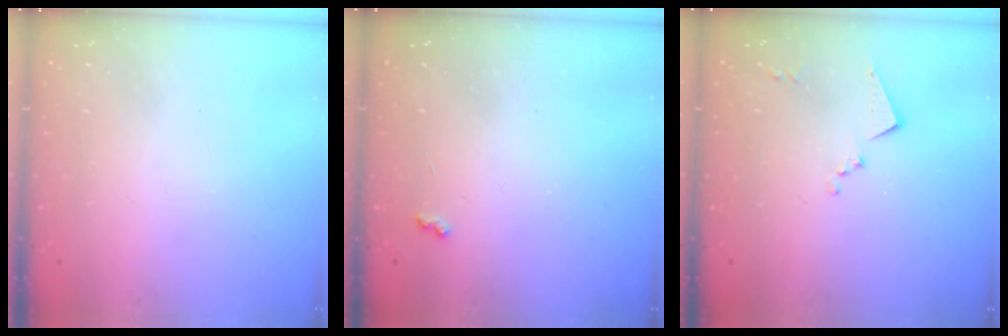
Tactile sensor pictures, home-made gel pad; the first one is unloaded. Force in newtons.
{"total": 3.5, "press": 3.4, "slide": 0.5}
{"total": 8.6, "press": 8.6, "slide": 0.4}